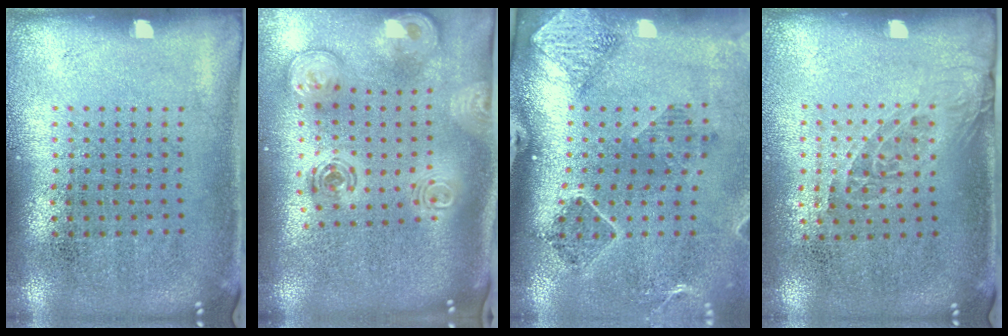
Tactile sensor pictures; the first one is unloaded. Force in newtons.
{"total": 2.9, "press": 2.1, "slide": 2.1}
{"total": 1.7, "press": 1.6, "slide": 0.4}
{"total": 1.3, "press": 1.0, "slide": 0.8}